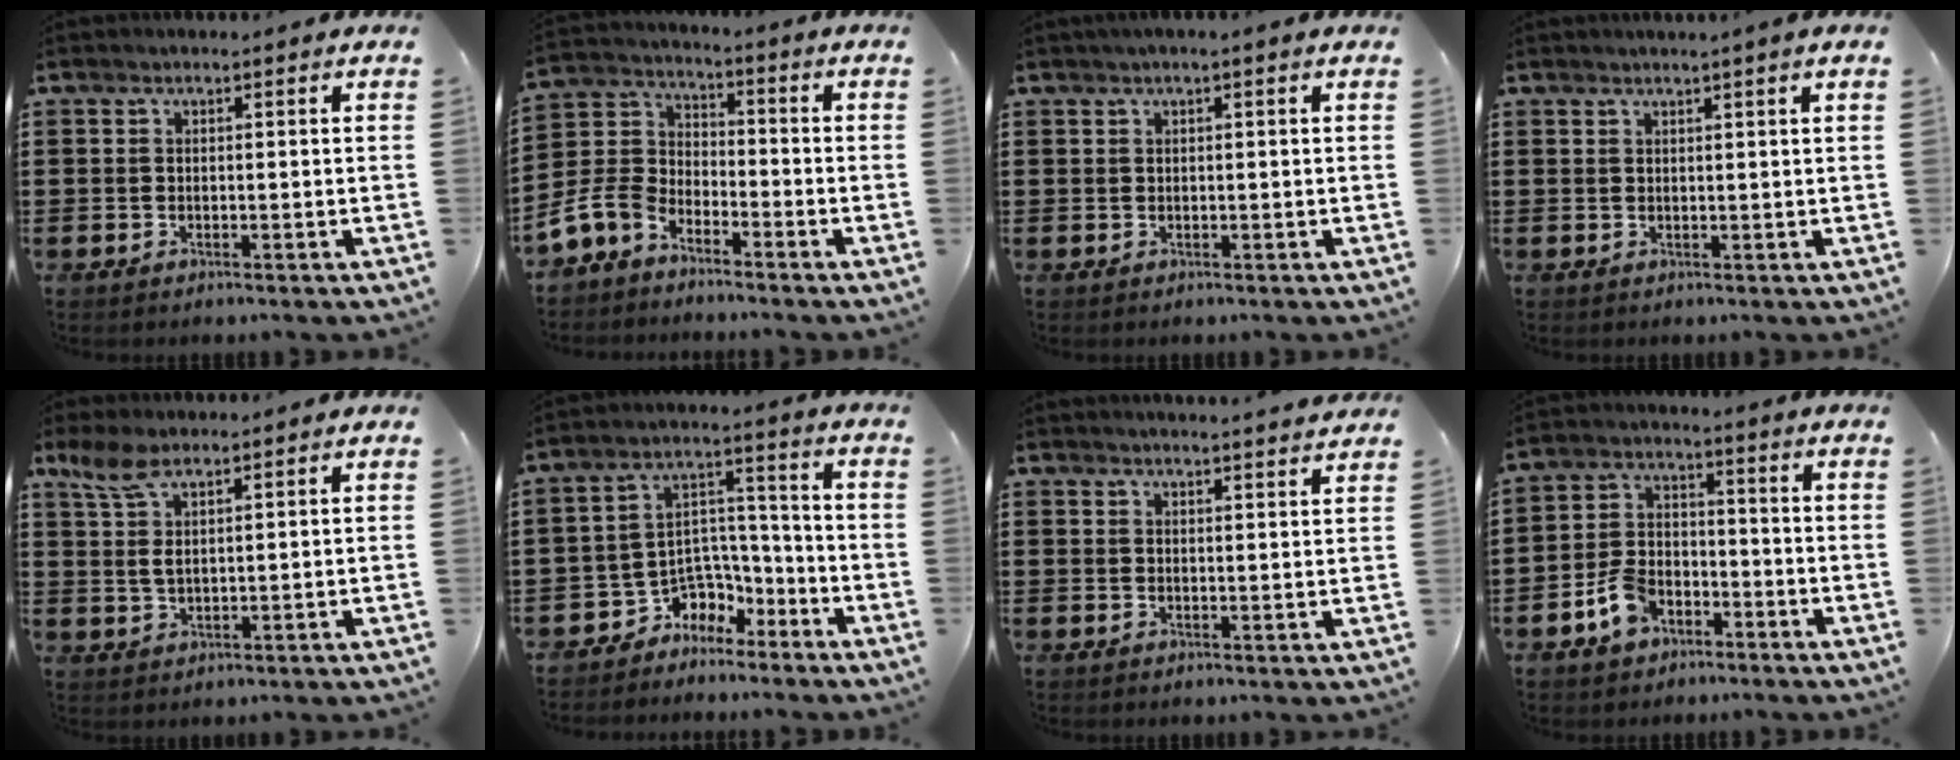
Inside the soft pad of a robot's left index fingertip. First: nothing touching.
{"total": 6.7, "force": [-5.3, 3.5, 2.1], "torque": [-0.072, 0.009, -0.112]}
{"total": 0.9, "force": [0.3, -0.1, 0.9], "torque": [-0.013, -0.002, 0.004]}
{"total": 1.2, "force": [0.9, -0.5, 0.5], "torque": [-0.010, -0.005, 0.016]}
{"total": 5.1, "force": [2.9, 1.9, 3.8], "torque": [-0.098, 0.001, 0.048]}
{"total": 5.6, "force": [-4.2, 3.6, 0.6], "torque": [-0.023, 0.014, -0.082]}
{"total": 2.4, "force": [2.3, -0.6, 0.0], "torque": [-0.007, -0.012, 0.044]}
{"total": 5.9, "force": [-3.7, 3.6, 2.9], "torque": [-0.070, 0.014, -0.073]}